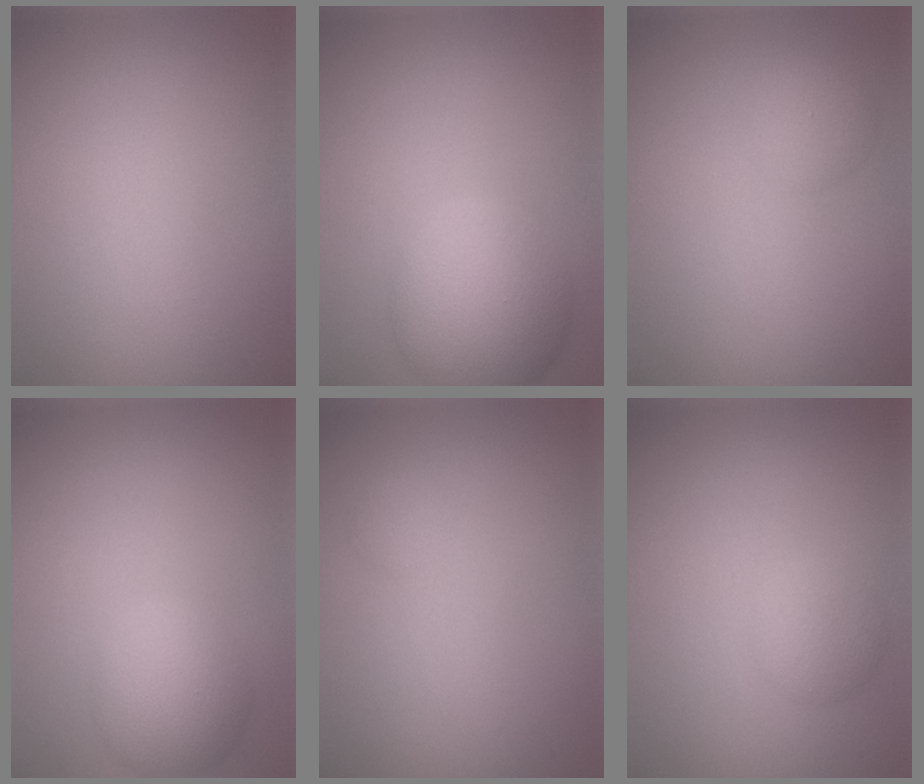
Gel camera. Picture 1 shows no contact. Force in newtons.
{"total": 6.9, "press": 6.9, "slide": 0.2}
{"total": 1.7, "press": 1.7, "slide": 0.0}
{"total": 4.2, "press": 4.2, "slide": 0.1}
{"total": 0.6, "press": 0.6, "slide": 0.0}
{"total": 2.1, "press": 2.1, "slide": 0.2}